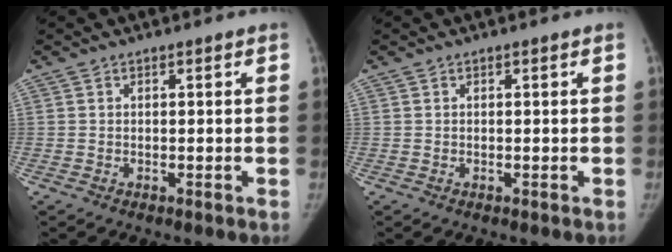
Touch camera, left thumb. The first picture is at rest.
{"total": 0.0}